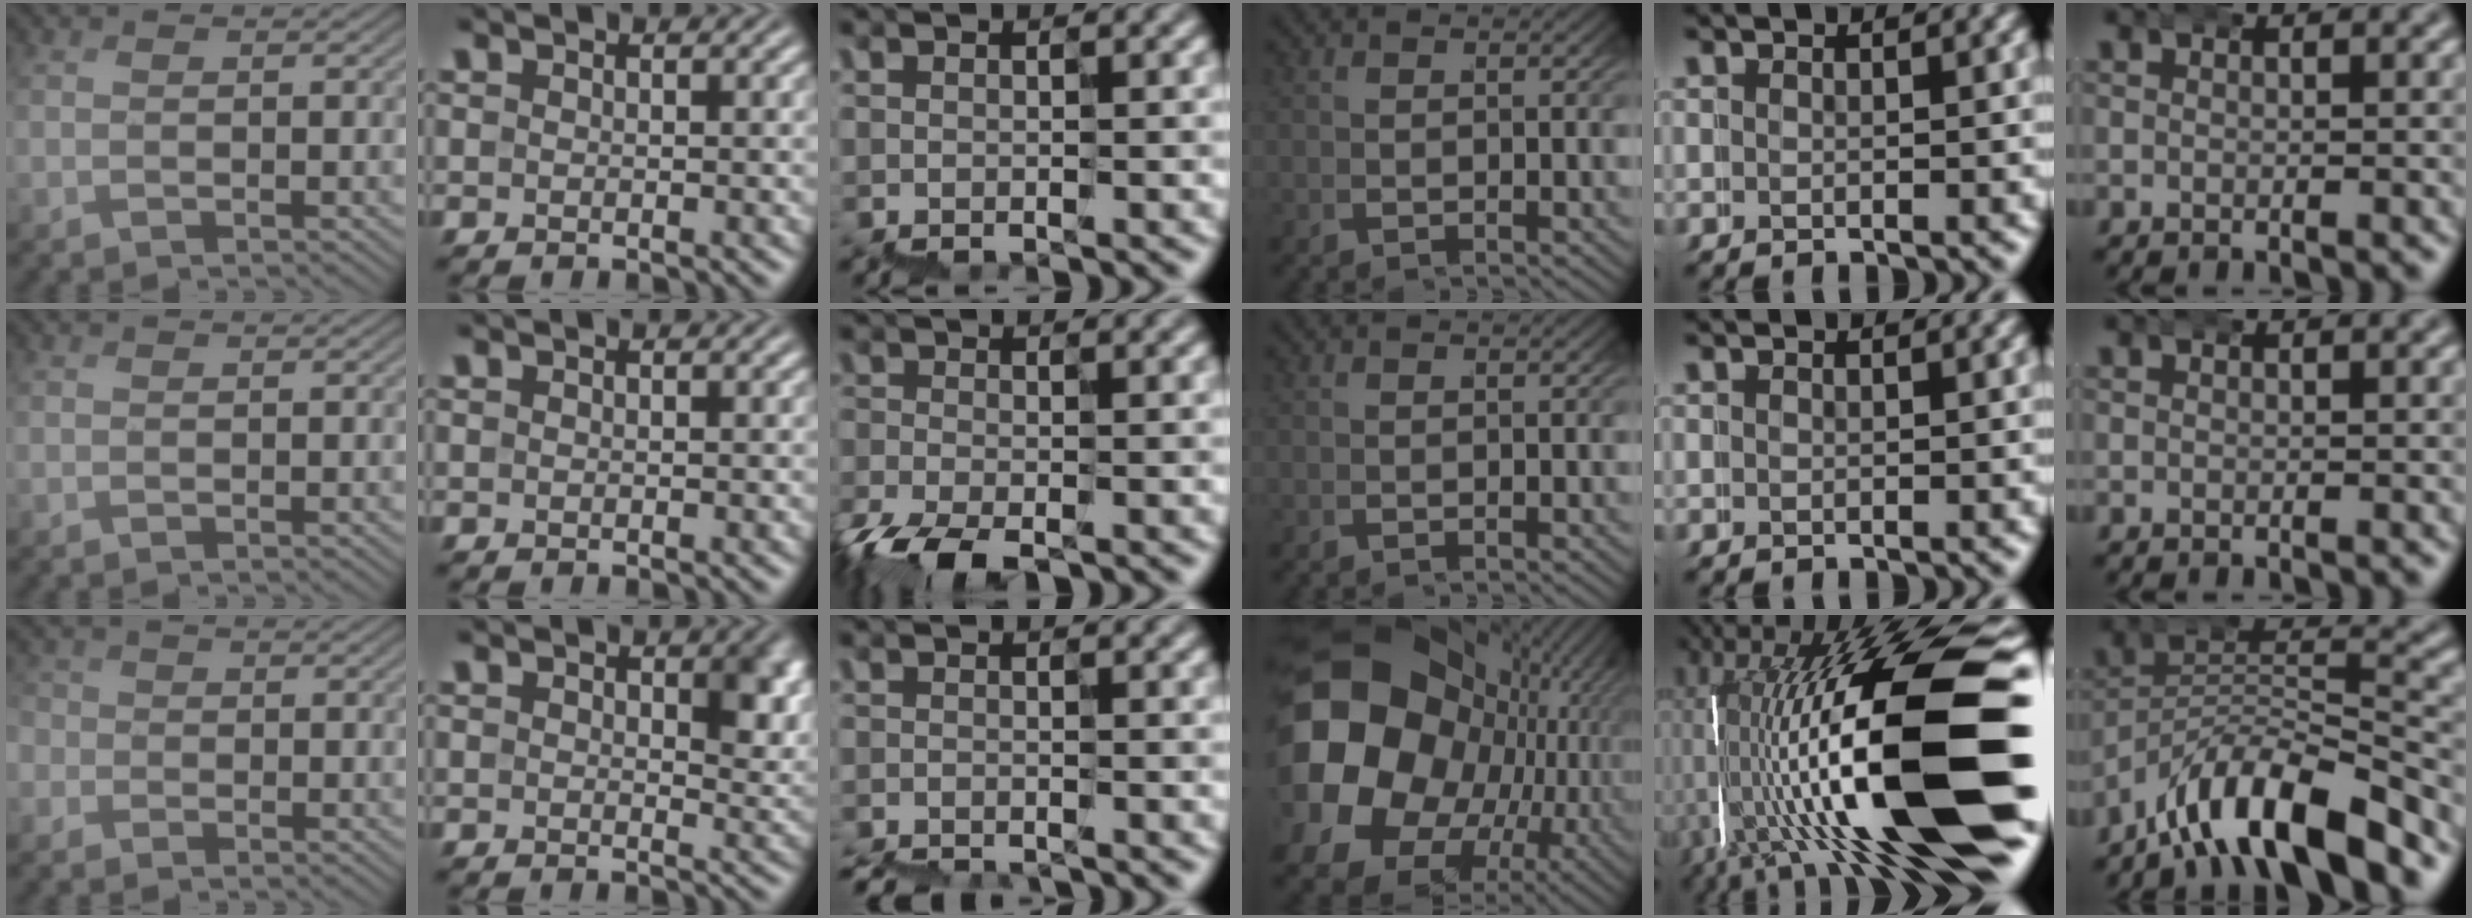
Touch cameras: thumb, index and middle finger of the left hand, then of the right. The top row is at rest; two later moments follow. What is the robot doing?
{"motion": "wrap", "object": "belt"}